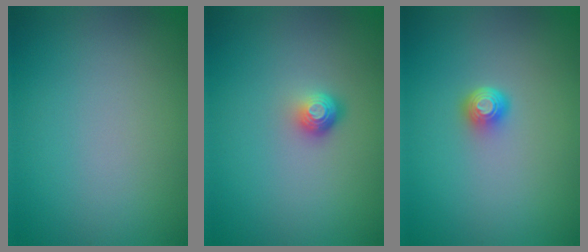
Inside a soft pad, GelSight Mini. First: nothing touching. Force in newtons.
{"total": 1.8, "press": 1.2, "slide": 1.3}
{"total": 1.7, "press": 1.2, "slide": 1.2}